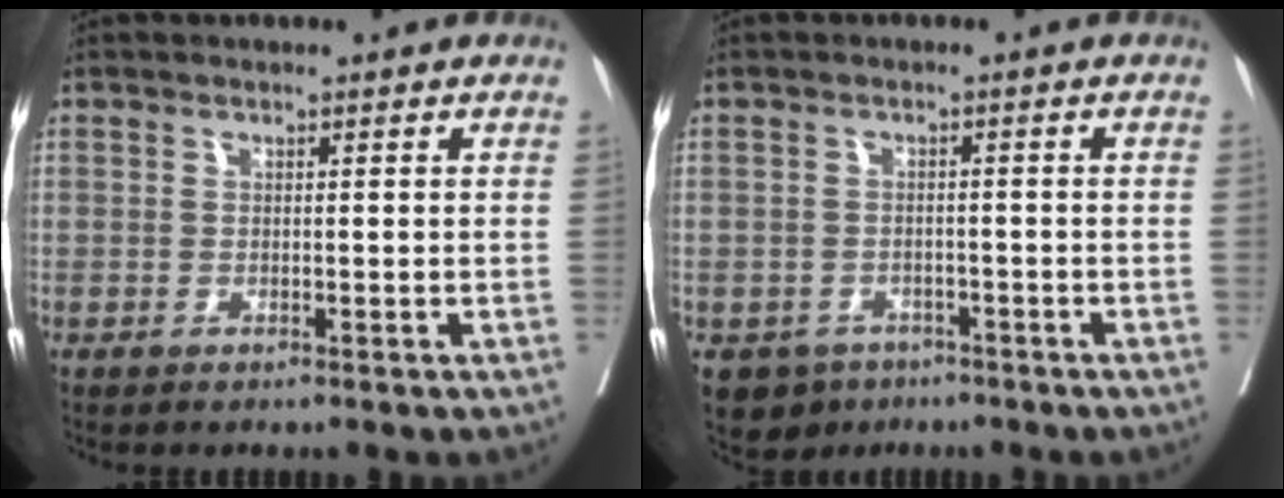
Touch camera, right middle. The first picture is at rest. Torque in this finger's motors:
{"motor_torque": [0.49, -0.33, 0.11, 0.02]}